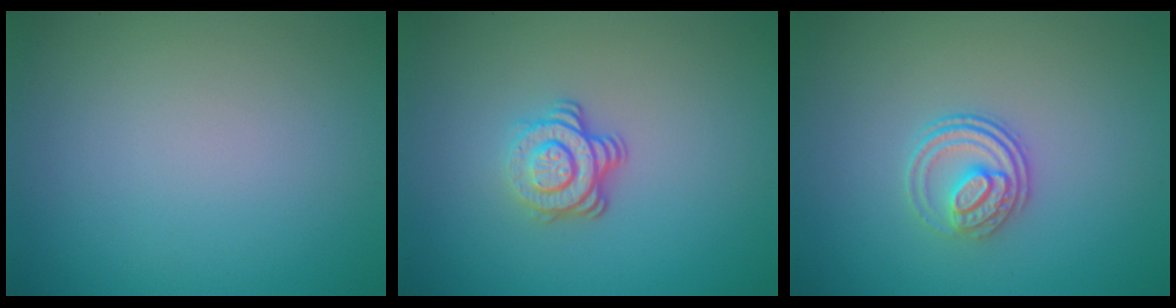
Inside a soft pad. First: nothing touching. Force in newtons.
{"total": 3.7, "press": 2.6, "slide": 2.6}
{"total": 2.5, "press": 2.0, "slide": 1.5}